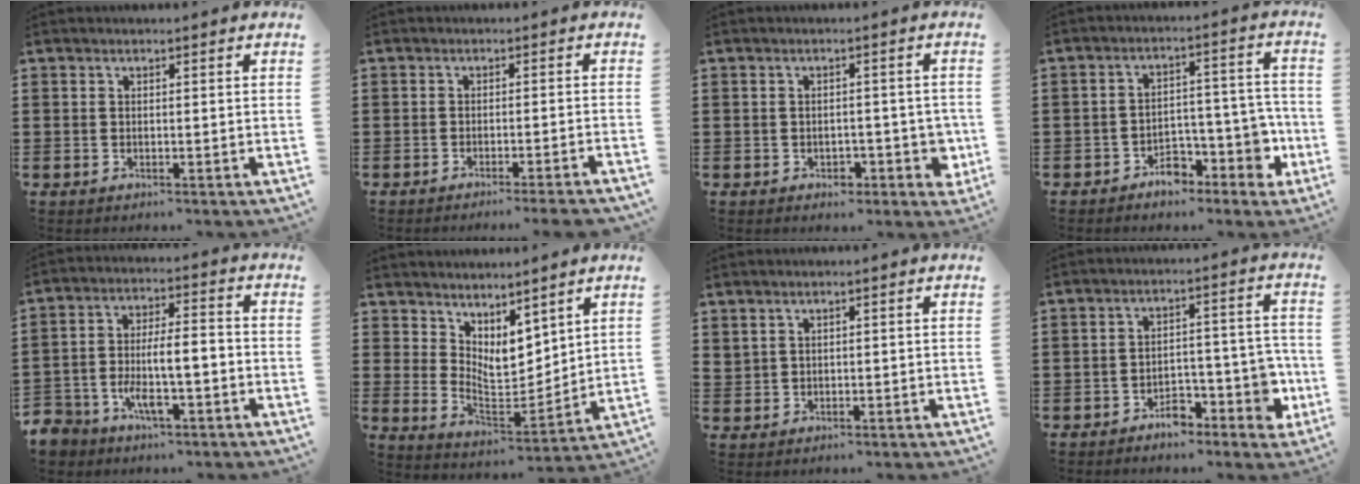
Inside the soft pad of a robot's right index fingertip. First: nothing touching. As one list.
[{"total": 2.0, "force": [-1.8, -0.4, 0.9], "torque": [-0.015, -0.001, -0.035]}, {"total": 3.4, "force": [-0.9, 2.7, 1.8], "torque": [-0.033, 0.004, -0.018]}, {"total": 6.7, "force": [-3.9, 4.5, 3.1], "torque": [-0.040, 0.014, -0.067]}, {"total": 7.5, "force": [-3.6, 3.4, 5.7], "torque": [-0.116, 0.003, -0.069]}, {"total": 6.3, "force": [4.5, 3.6, 2.7], "torque": [-0.061, -0.036, 0.082]}, {"total": 1.4, "force": [1.1, 0.8, 0.3], "torque": [-0.009, 0.003, 0.021]}, {"total": 7.0, "force": [-3.9, 4.2, 4.2], "torque": [-0.060, 0.021, -0.066]}]